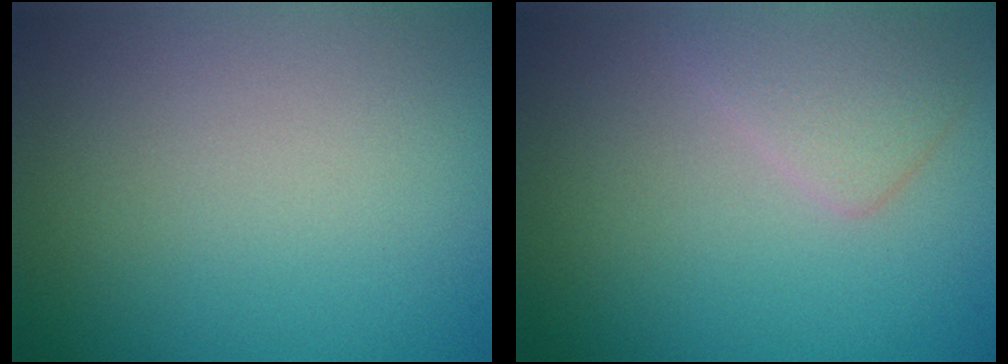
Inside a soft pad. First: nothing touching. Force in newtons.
{"total": 2.2, "press": 2.2, "slide": 0.1}